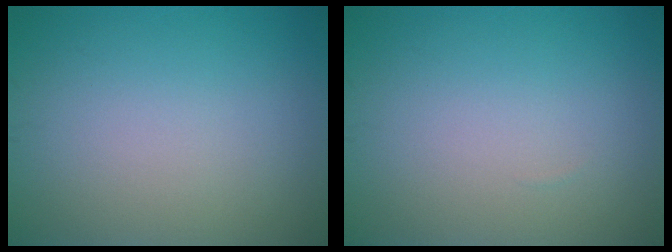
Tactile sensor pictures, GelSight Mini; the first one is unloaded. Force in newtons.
{"total": 0.0}